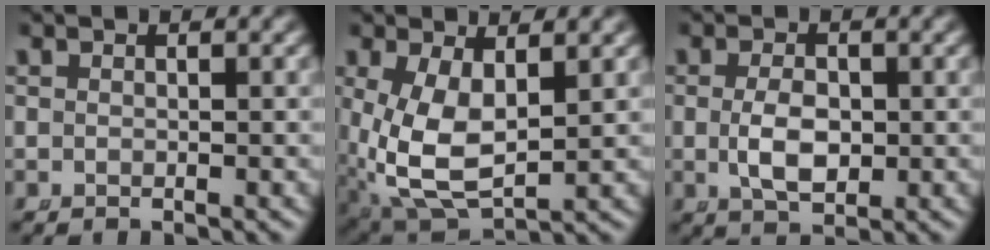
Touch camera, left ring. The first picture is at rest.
{"total": 8.3, "force": [-0.8, 5.5, 6.2], "torque": [-0.152, -0.053, 0.018]}
{"total": 3.5, "force": [-0.4, 2.0, 2.9], "torque": [-0.059, -0.017, 0.004]}